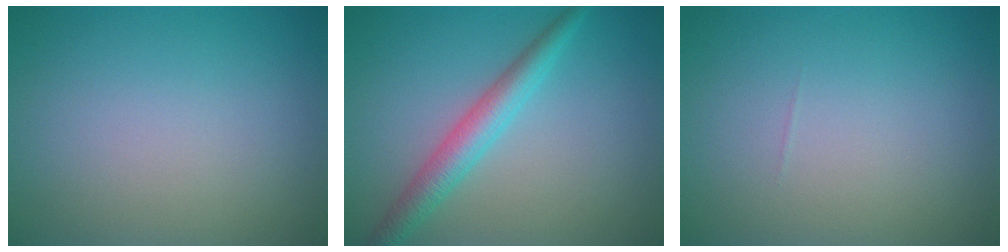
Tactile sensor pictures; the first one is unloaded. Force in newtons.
{"total": 3.5, "press": 3.5, "slide": 0.1}
{"total": 0.0}